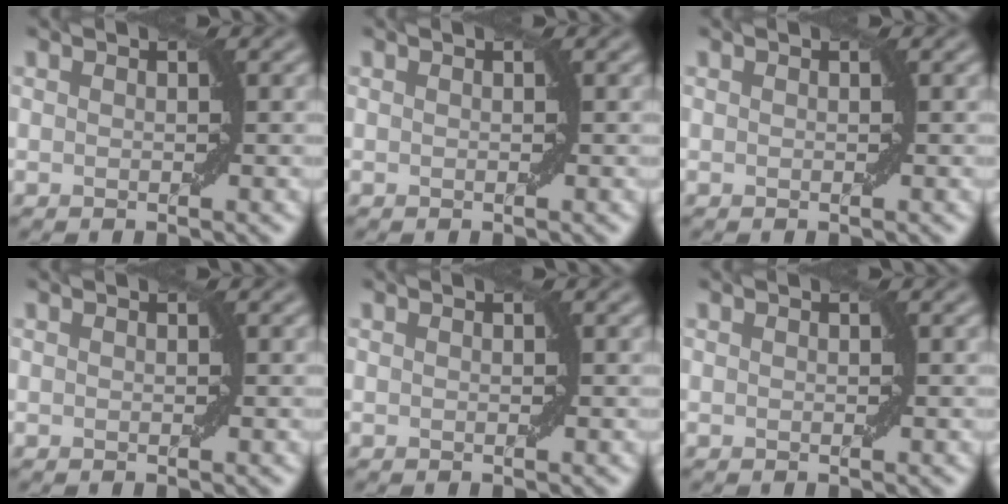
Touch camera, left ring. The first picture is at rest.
{"total": 0.0}
{"total": 0.0}
{"total": 0.0}
{"total": 0.0}
{"total": 0.0}